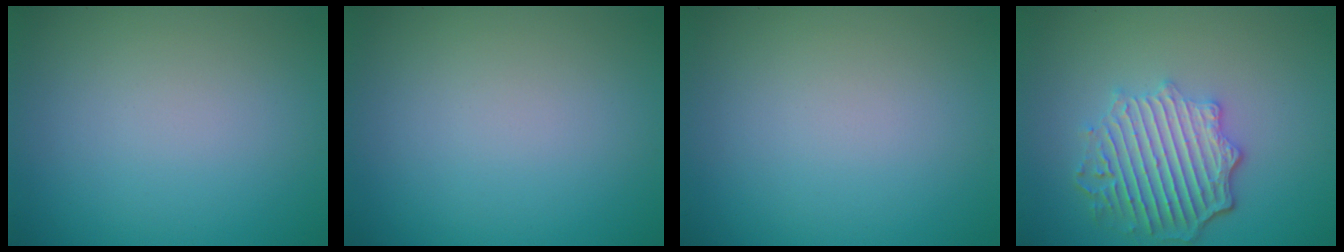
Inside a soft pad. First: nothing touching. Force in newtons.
{"total": 0.0}
{"total": 0.0}
{"total": 5.8, "press": 4.6, "slide": 3.6}